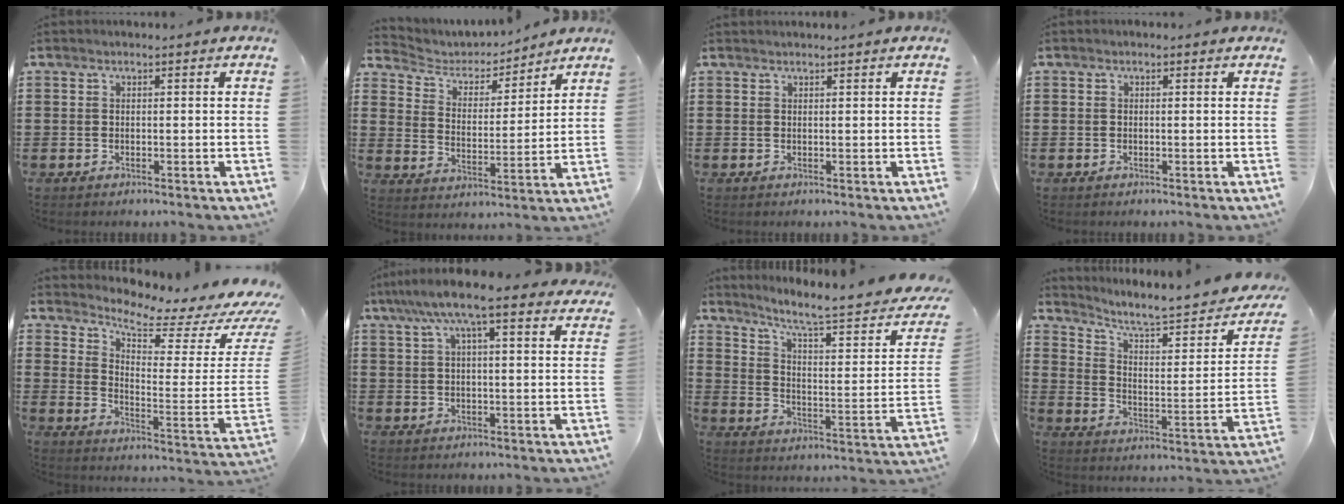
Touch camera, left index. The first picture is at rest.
{"total": 4.0, "force": [3.7, 1.3, 0.7], "torque": [-0.039, -0.026, 0.057]}
{"total": 0.7, "force": [0.6, -0.2, 0.1], "torque": [-0.003, -0.003, 0.014]}
{"total": 0.0}
{"total": 5.4, "force": [4.9, 0.7, 2.3], "torque": [-0.051, -0.061, 0.076]}
{"total": 9.5, "force": [6.9, 2.0, 6.2], "torque": [-0.133, -0.007, 0.120]}
{"total": 6.8, "force": [4.8, 0.3, 4.8], "torque": [-0.105, -0.040, 0.070]}
{"total": 6.0, "force": [5.0, 0.5, 3.2], "torque": [-0.082, -0.048, 0.077]}